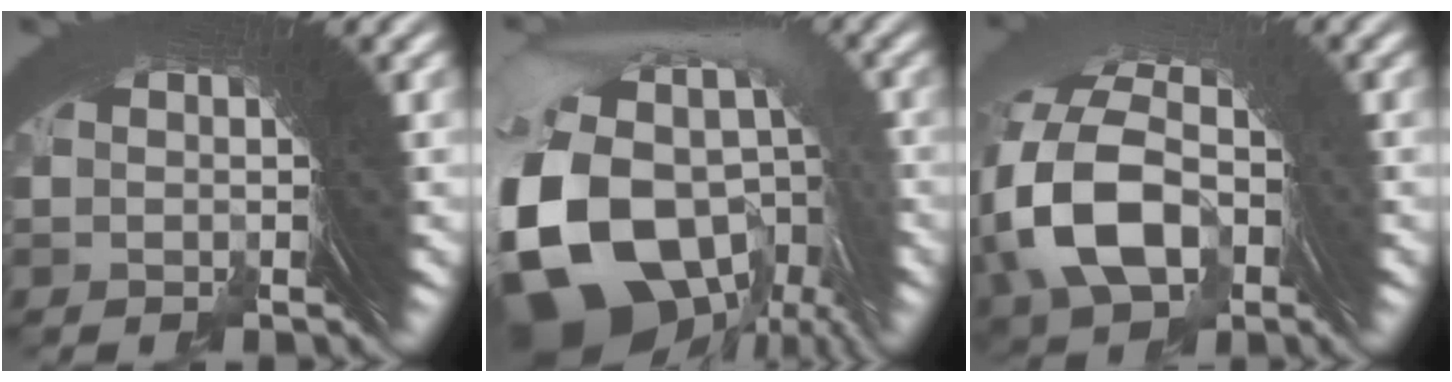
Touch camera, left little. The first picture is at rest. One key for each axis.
{"total": 16.5, "fx": -2.3, "fy": 11.8, "fz": 11.2, "tx": -0.249, "ty": -0.050, "tz": -0.016}
{"total": 9.7, "fx": 0.7, "fy": 7.0, "fz": 6.6, "tx": -0.159, "ty": -0.003, "tz": 0.014}